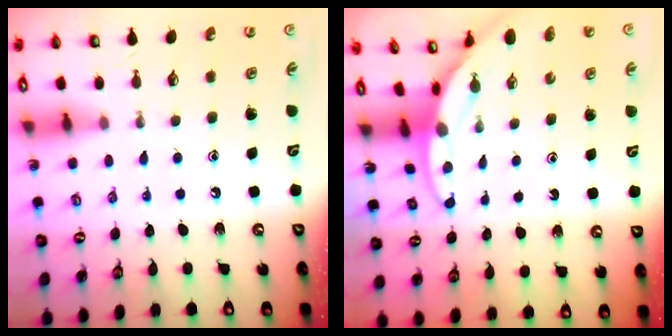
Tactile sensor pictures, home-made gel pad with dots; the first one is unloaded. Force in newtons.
{"total": 3.5, "press": 3.5, "slide": 0.1}